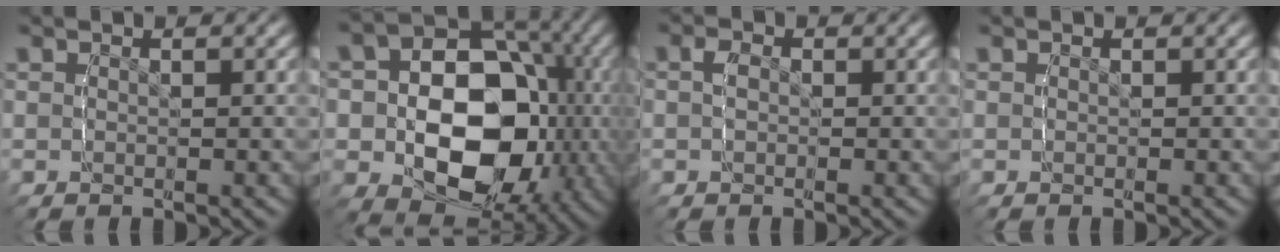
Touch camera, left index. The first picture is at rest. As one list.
[{"total": 16.2, "force": [-2.9, 13.8, 8.1], "torque": [-0.174, -0.067, -0.042]}, {"total": 2.9, "force": [-1.2, 1.2, -2.4], "torque": [0.015, -0.006, -0.032]}, {"total": 2.1, "force": [-0.7, 0.0, -1.9], "torque": [0.020, -0.002, -0.019]}]